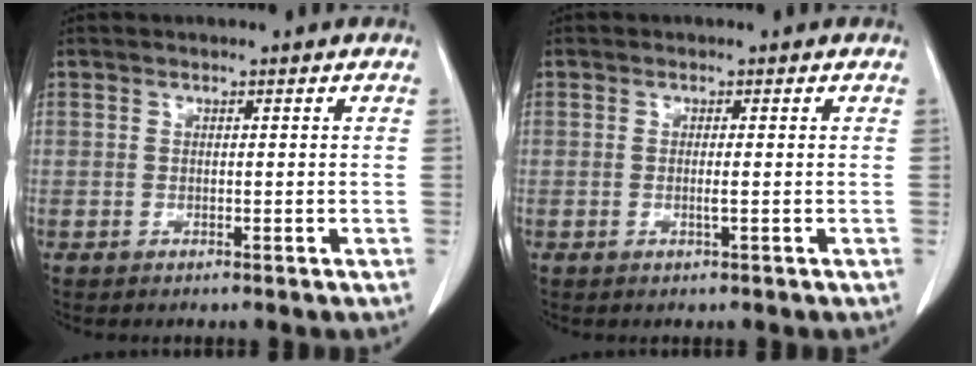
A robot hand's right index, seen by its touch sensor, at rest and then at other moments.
{"total": 1.1, "force": [-0.2, -0.2, 1.0], "torque": [-0.021, -0.003, -0.005]}